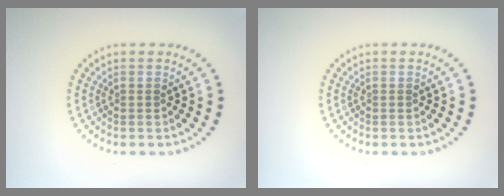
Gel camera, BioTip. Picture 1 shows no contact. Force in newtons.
{"total": 0.0}